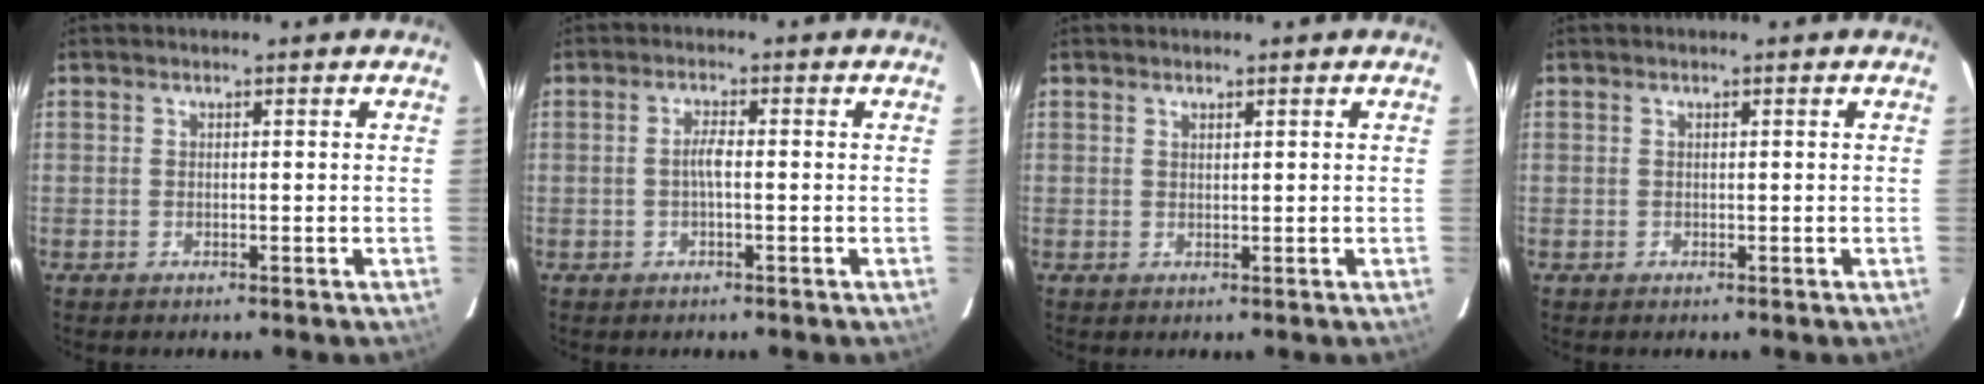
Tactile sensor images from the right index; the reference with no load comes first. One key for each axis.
{"total": 2.0, "fx": -0.4, "fy": 0.3, "fz": 2.0, "tx": -0.039, "ty": 0.005, "tz": -0.010}
{"total": 0.7, "fx": 0.6, "fy": 0.1, "fz": 0.4, "tx": -0.006, "ty": 0.001, "tz": 0.011}
{"total": 0.0}